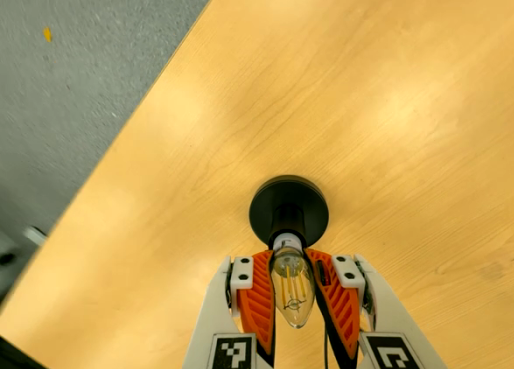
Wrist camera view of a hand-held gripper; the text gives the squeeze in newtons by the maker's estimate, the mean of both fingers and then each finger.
{"total": 21.5, "left": 27.3, "right": 15.8}